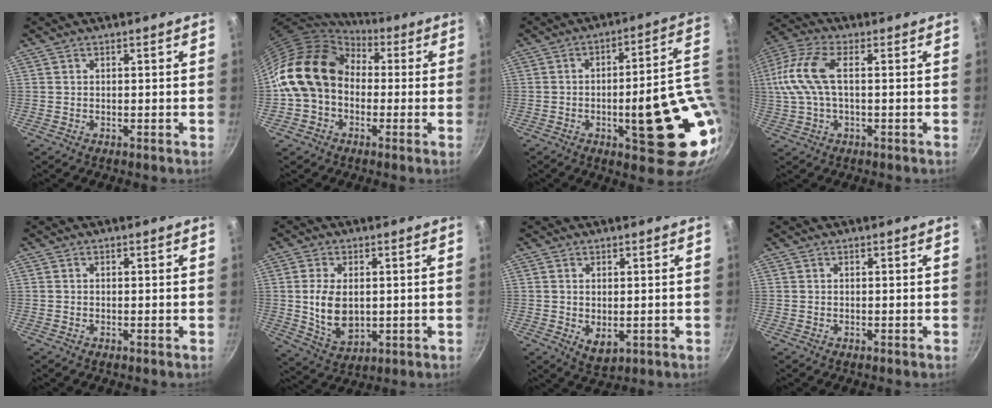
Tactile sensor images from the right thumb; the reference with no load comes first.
{"total": 17.4, "force": [1.0, 13.7, 10.7], "torque": [-0.175, 0.044, 0.004]}
{"total": 20.9, "force": [-1.8, 6.4, 19.8], "torque": [-0.222, 0.003, -0.015]}
{"total": 12.4, "force": [0.8, 5.9, 10.8], "torque": [-0.240, 0.020, 0.005]}
{"total": 0.0}
{"total": 9.5, "force": [0.5, 6.0, 7.4], "torque": [-0.131, -0.011, 0.023]}
{"total": 4.1, "force": [-0.3, 2.4, 3.3], "torque": [-0.053, -0.015, 0.002]}
{"total": 0.0}